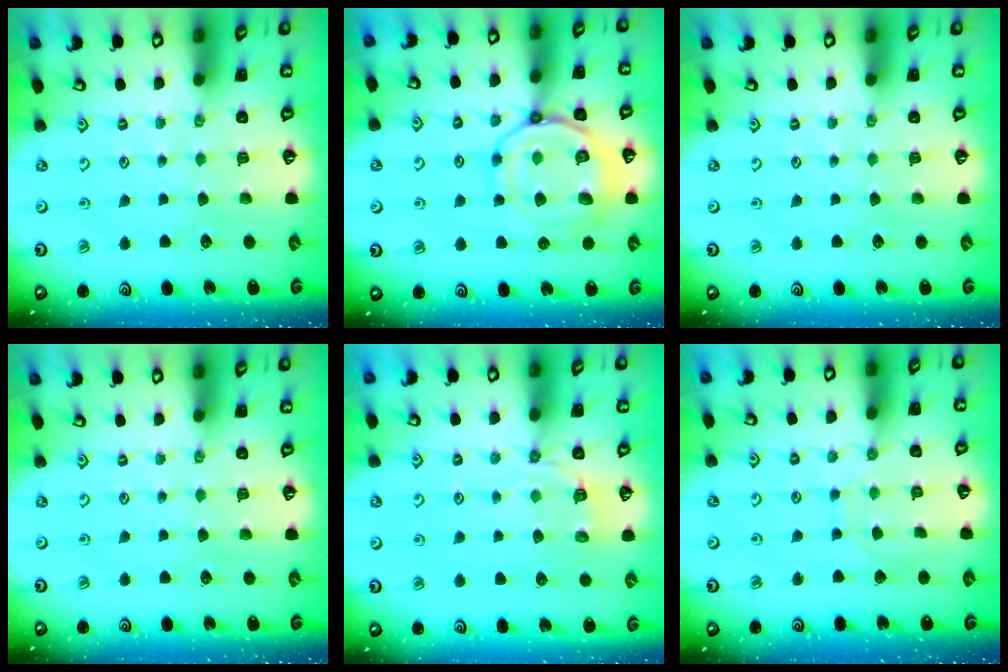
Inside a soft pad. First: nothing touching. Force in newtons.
{"total": 14.9, "press": 14.8, "slide": 1.6}
{"total": 0.0}
{"total": 0.0}
{"total": 4.5, "press": 4.1, "slide": 2.0}
{"total": 6.3, "press": 6.3, "slide": 0.3}